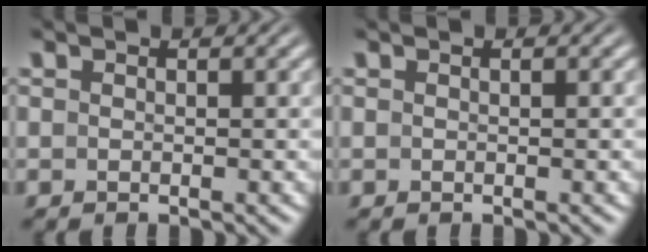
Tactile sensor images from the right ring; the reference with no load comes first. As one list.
[{"total": 0.0}]